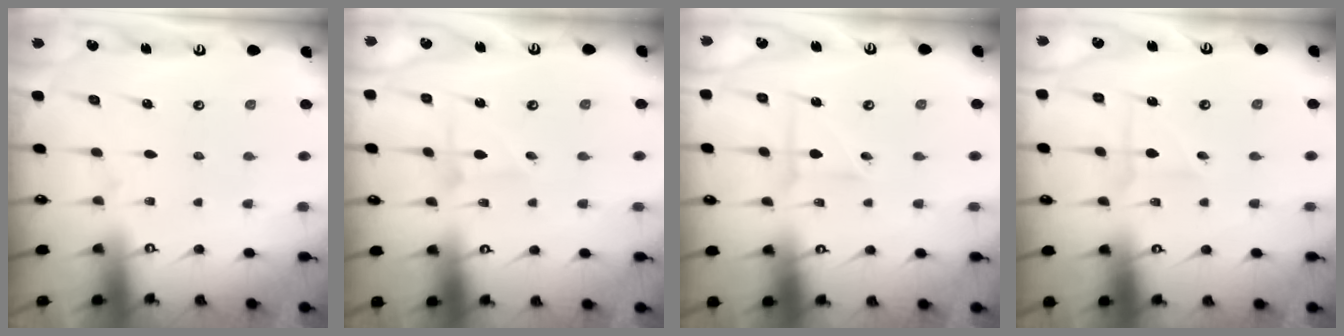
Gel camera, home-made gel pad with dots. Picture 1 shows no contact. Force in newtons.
{"total": 2.0, "press": 2.0, "slide": 0.2}
{"total": 3.3, "press": 3.2, "slide": 0.4}
{"total": 2.7, "press": 2.7, "slide": 0.1}